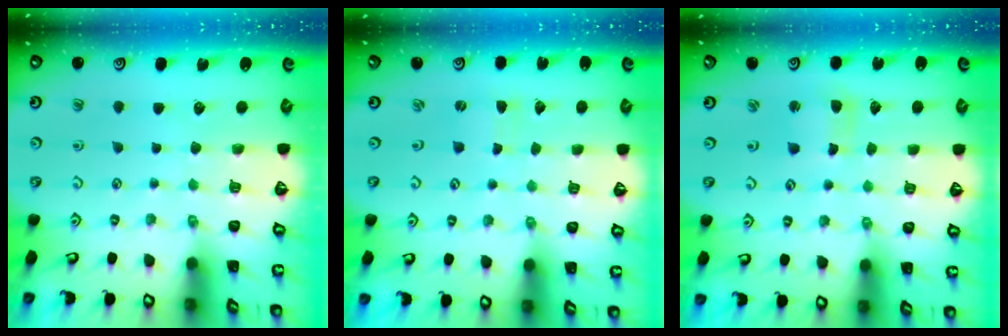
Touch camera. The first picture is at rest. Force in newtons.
{"total": 0.0}
{"total": 3.1, "press": 3.1, "slide": 0.2}